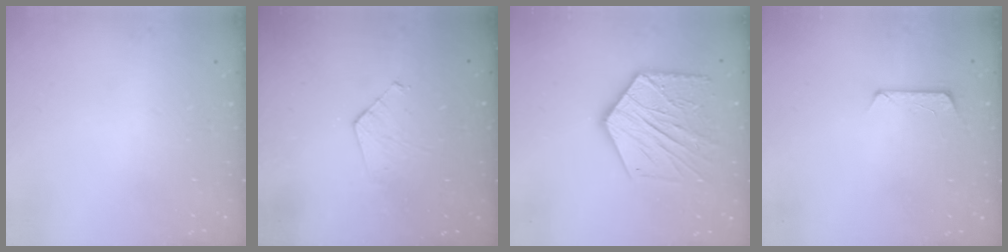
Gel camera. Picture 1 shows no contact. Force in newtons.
{"total": 5.8, "press": 5.8, "slide": 0.5}
{"total": 17.7, "press": 17.6, "slide": 1.4}
{"total": 7.4, "press": 7.3, "slide": 0.6}